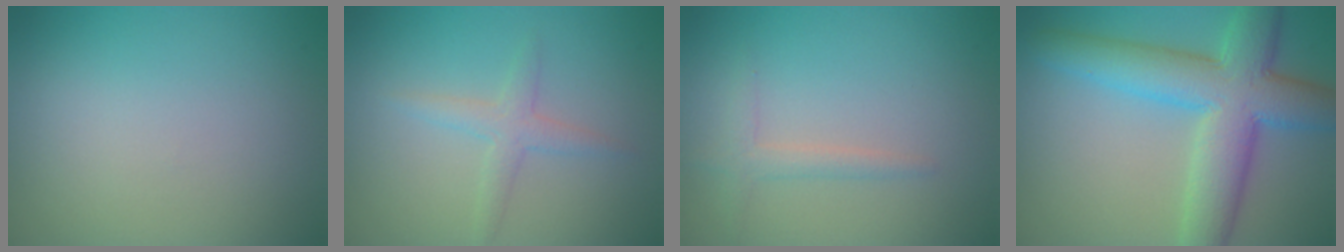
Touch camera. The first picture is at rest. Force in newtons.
{"total": 2.0, "press": 2.0, "slide": 0.1}
{"total": 1.6, "press": 1.6, "slide": 0.1}
{"total": 9.0, "press": 9.0, "slide": 0.2}